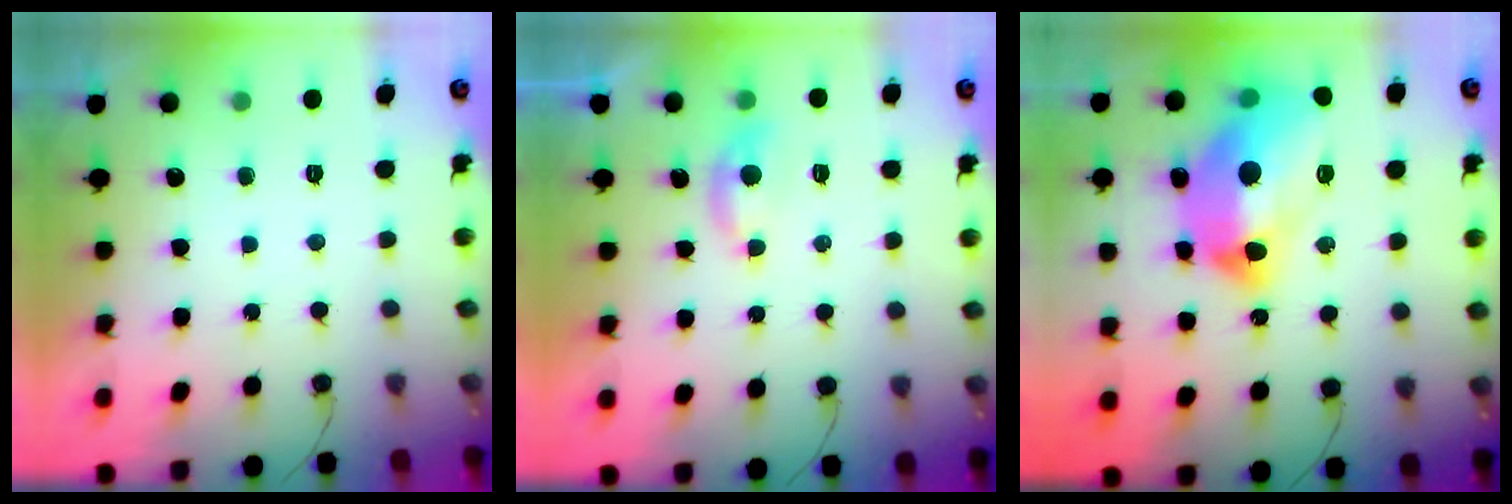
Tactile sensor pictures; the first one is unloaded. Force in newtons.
{"total": 4.1, "press": 4.1, "slide": 0.7}
{"total": 21.9, "press": 21.8, "slide": 2.2}